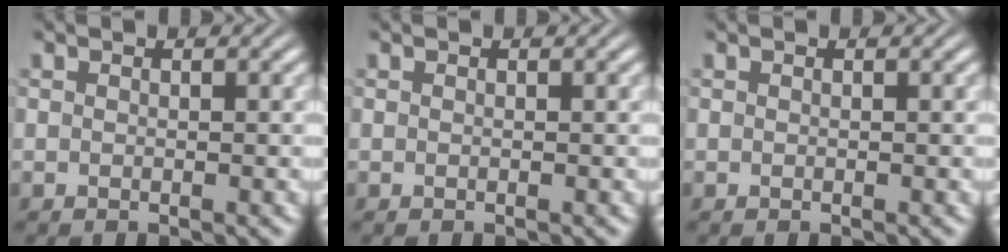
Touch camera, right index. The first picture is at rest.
{"total": 0.0}
{"total": 0.0}